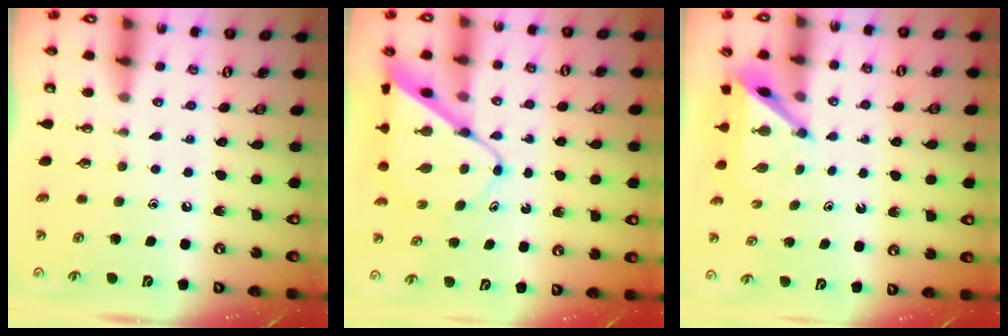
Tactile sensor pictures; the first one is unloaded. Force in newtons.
{"total": 9.9, "press": 9.9, "slide": 0.7}
{"total": 4.9, "press": 4.9, "slide": 0.1}